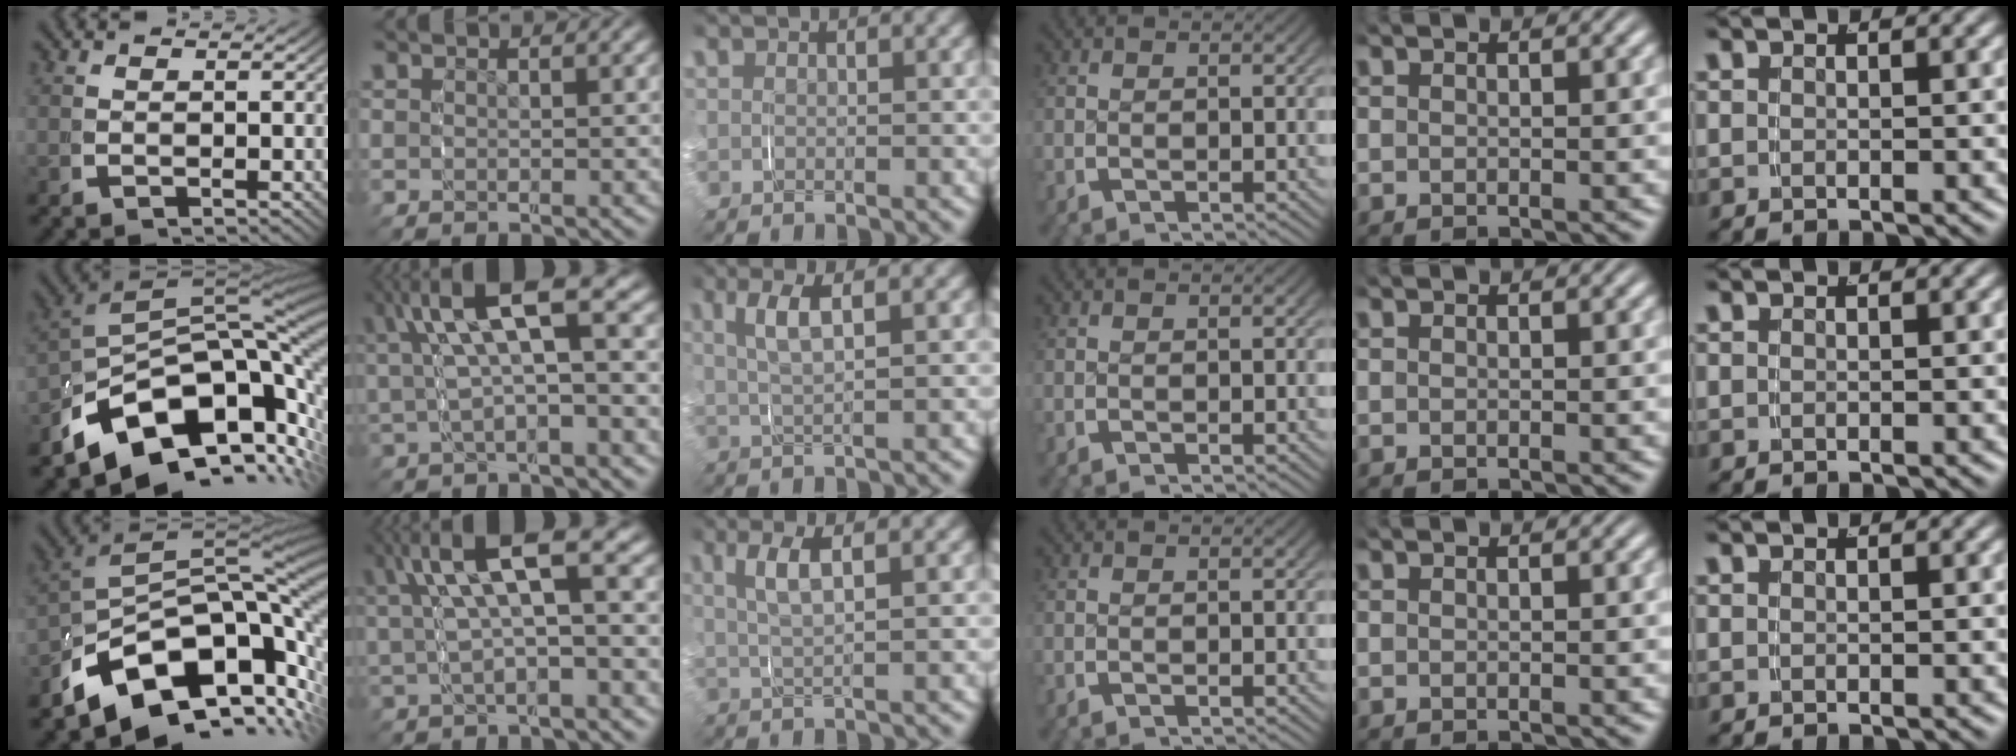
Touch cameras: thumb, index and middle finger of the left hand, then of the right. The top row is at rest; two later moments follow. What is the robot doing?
{"motion": "grasp_and_lifting", "object": "map"}